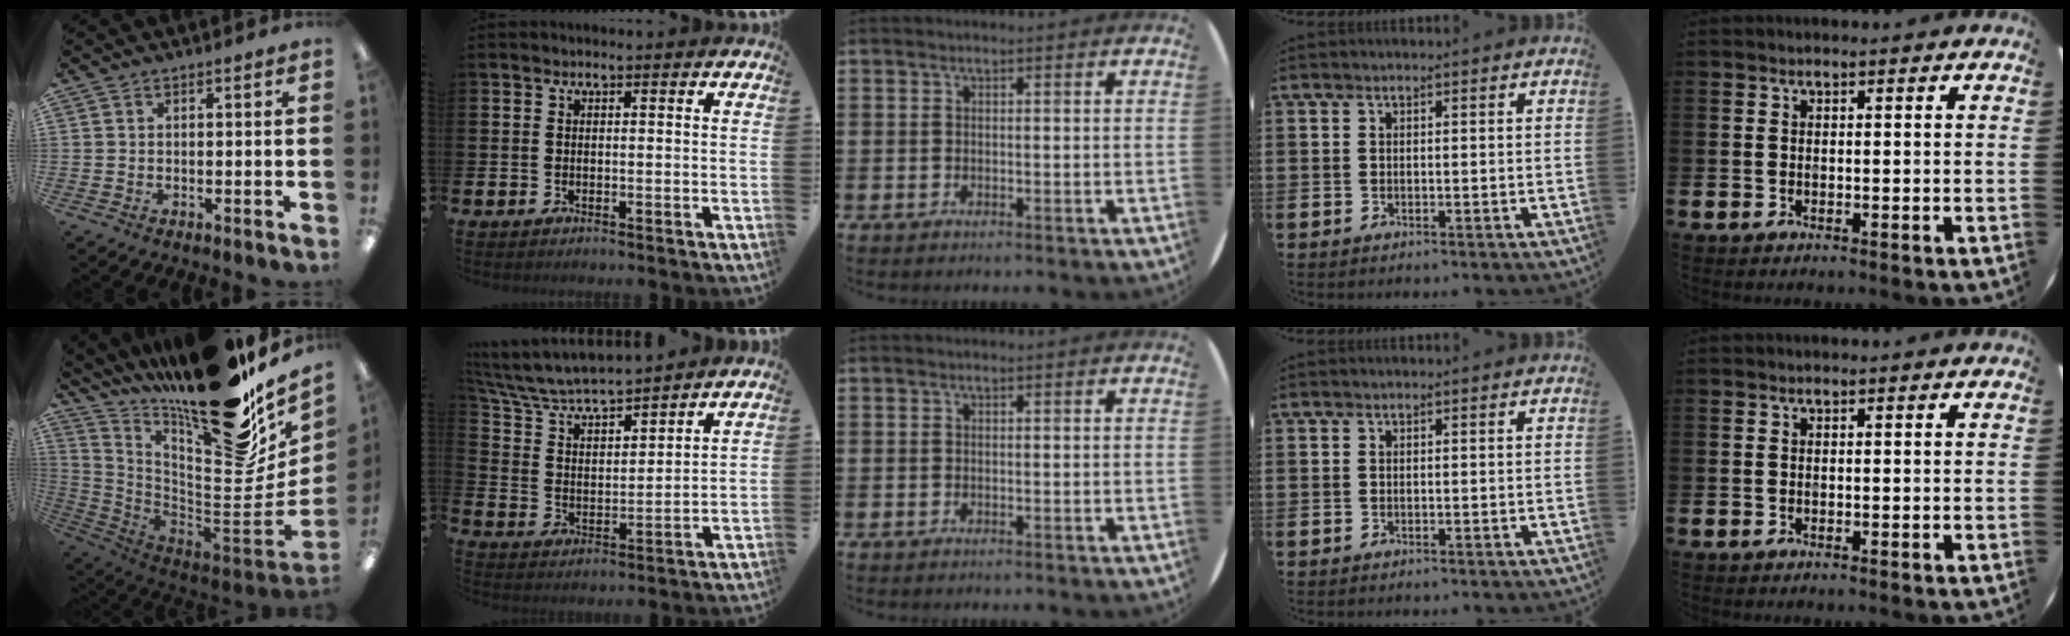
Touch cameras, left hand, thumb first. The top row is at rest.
{"thumb": {"total": 26.2, "force": [18.6, 7.2, 17.0], "torque": [-0.211, -0.154, 0.309]}, "index": {"total": 7.3, "force": [6.9, 1.3, 2.1], "torque": [-0.080, -0.053, 0.119]}}